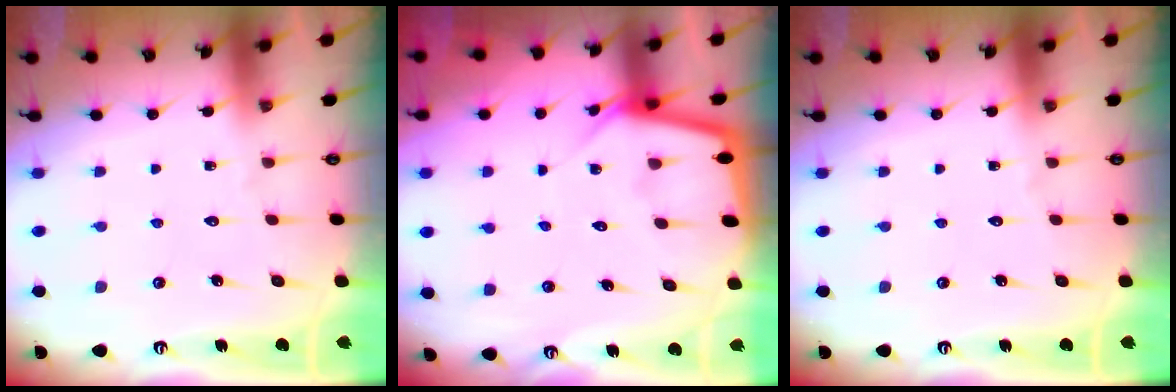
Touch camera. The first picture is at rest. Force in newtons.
{"total": 4.9, "press": 4.9, "slide": 0.5}
{"total": 0.0}